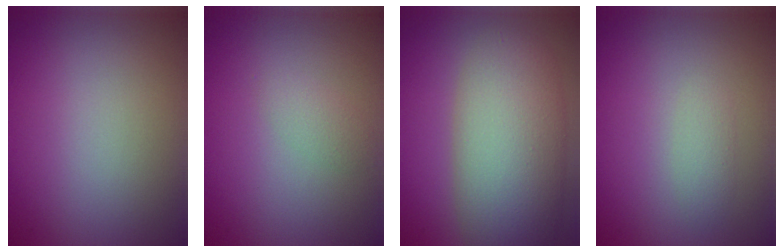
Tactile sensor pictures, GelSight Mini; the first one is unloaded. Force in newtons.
{"total": 1.1, "press": 1.1, "slide": 0.1}
{"total": 8.4, "press": 8.4, "slide": 0.4}
{"total": 1.1, "press": 1.1, "slide": 0.1}